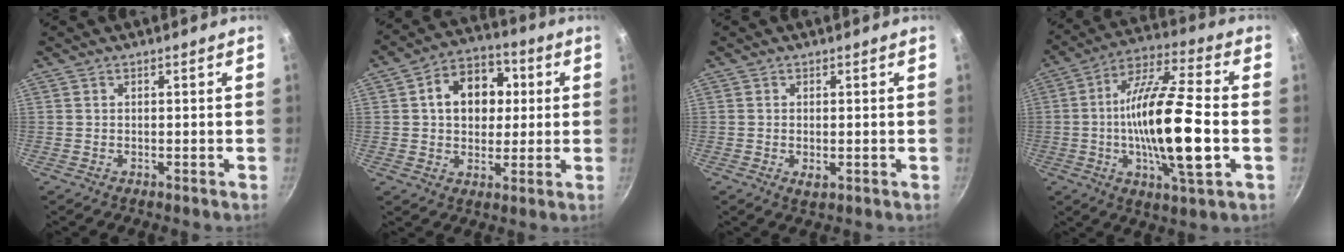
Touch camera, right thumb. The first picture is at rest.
{"total": 13.0, "force": [2.4, 9.8, 8.2], "torque": [-0.087, 0.013, 0.027]}
{"total": 2.1, "force": [-0.4, 1.1, 1.8], "torque": [-0.031, -0.006, -0.004]}
{"total": 20.8, "force": [-2.6, 5.3, 20.0], "torque": [-0.357, 0.024, -0.057]}